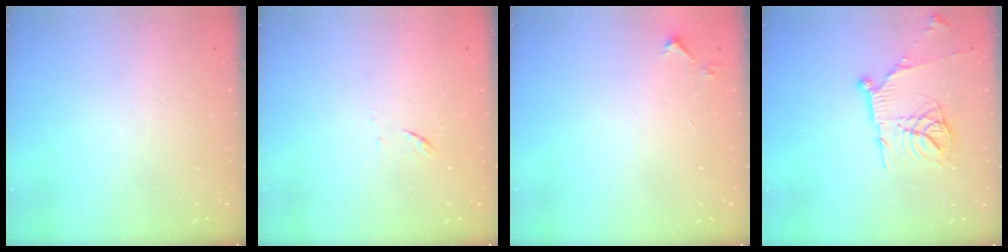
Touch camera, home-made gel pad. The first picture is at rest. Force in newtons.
{"total": 4.8, "press": 4.6, "slide": 1.3}
{"total": 3.8, "press": 3.7, "slide": 0.6}
{"total": 15.2, "press": 15.2, "slide": 0.8}